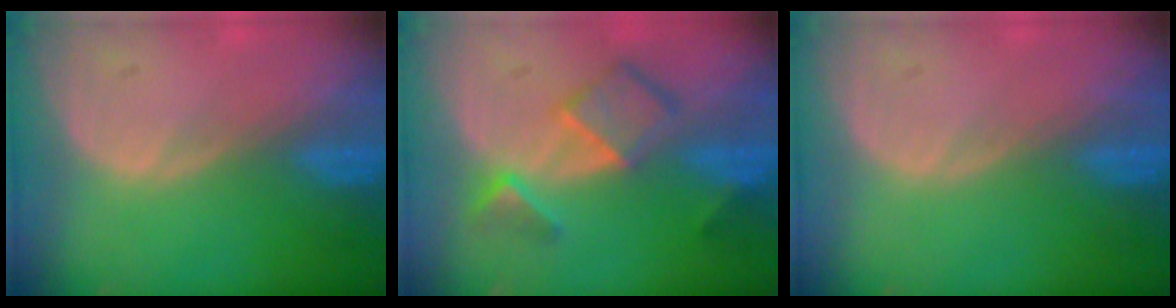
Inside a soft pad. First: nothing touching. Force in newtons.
{"total": 7.4, "press": 6.4, "slide": 3.7}
{"total": 0.0}